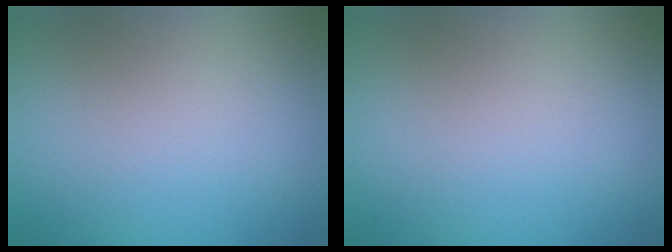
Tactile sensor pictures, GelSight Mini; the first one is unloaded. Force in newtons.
{"total": 0.0}